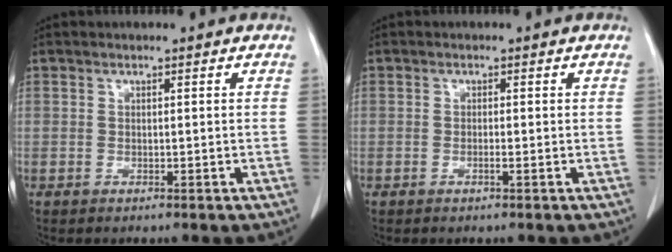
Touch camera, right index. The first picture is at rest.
{"total": 0.8, "force": [-0.4, -0.1, 0.7], "torque": [-0.016, -0.001, -0.006]}